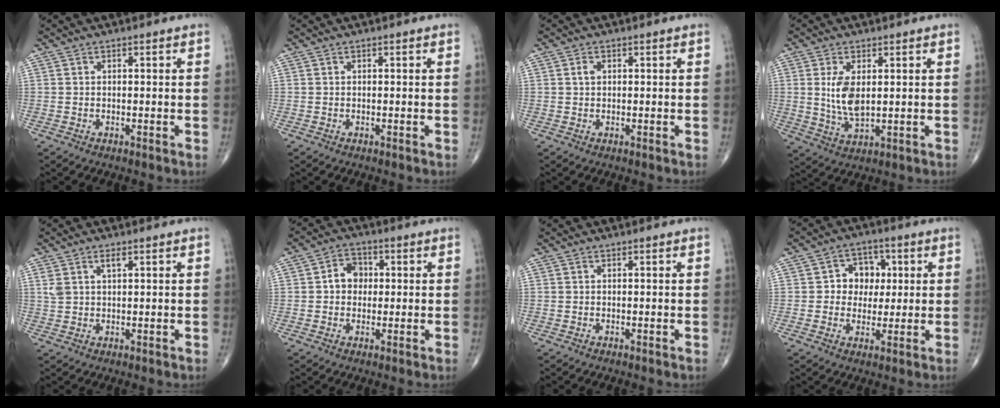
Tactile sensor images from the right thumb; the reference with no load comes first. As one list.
[{"total": 0.0}, {"total": 1.2, "force": [0.3, 0.9, 0.8], "torque": [-0.014, 0.003, 0.006]}, {"total": 7.0, "force": [1.2, 3.3, 6.0], "torque": [-0.115, -0.015, 0.032]}, {"total": 3.2, "force": [1.6, 1.4, 2.4], "torque": [-0.049, 0.002, 0.037]}, {"total": 5.1, "force": [0.4, 4.3, 2.8], "torque": [-0.023, 0.012, 0.000]}, {"total": 0.0}, {"total": 7.3, "force": [1.1, 6.3, 3.7], "torque": [-0.005, 0.006, 0.011]}]